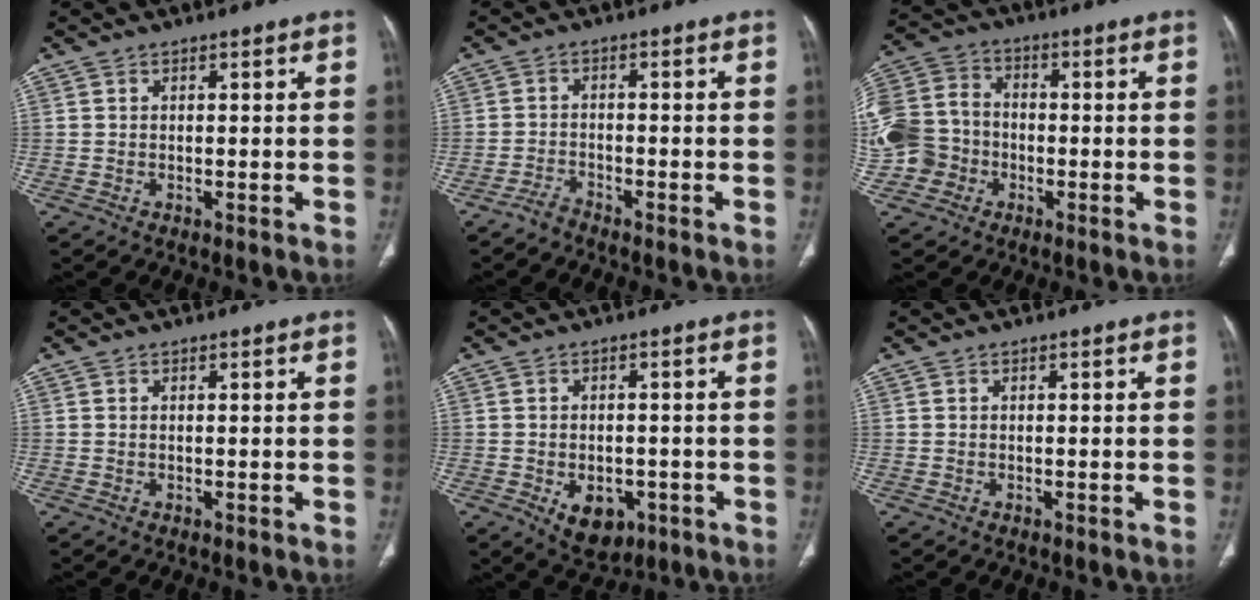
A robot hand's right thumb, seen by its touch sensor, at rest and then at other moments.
{"total": 2.3, "force": [-2.2, 0.3, 0.5], "torque": [-0.016, 0.006, -0.045]}
{"total": 14.6, "force": [-3.3, 12.8, 6.4], "torque": [-0.142, 0.042, -0.059]}
{"total": 0.0}
{"total": 6.5, "force": [-2.3, 4.2, 4.4], "torque": [-0.055, 0.007, -0.018]}
{"total": 0.0}